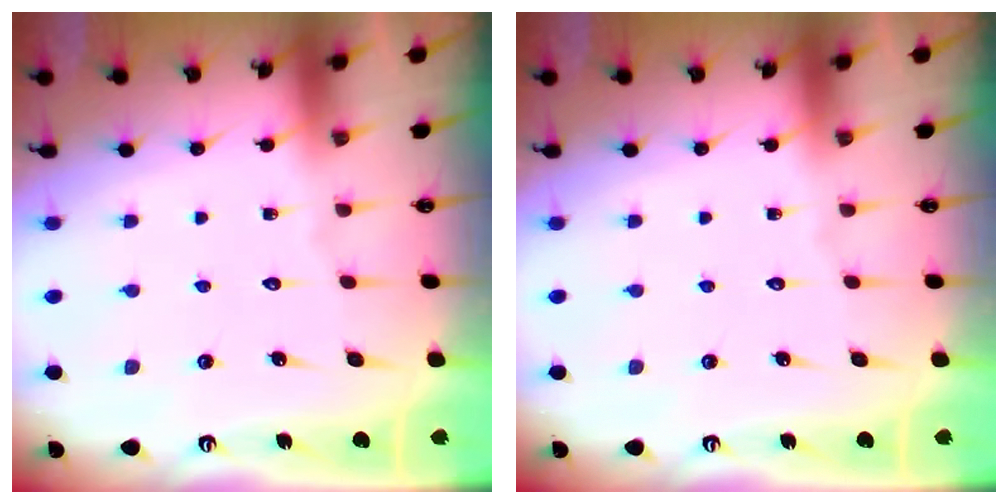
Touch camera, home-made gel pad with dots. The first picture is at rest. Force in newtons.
{"total": 0.0}